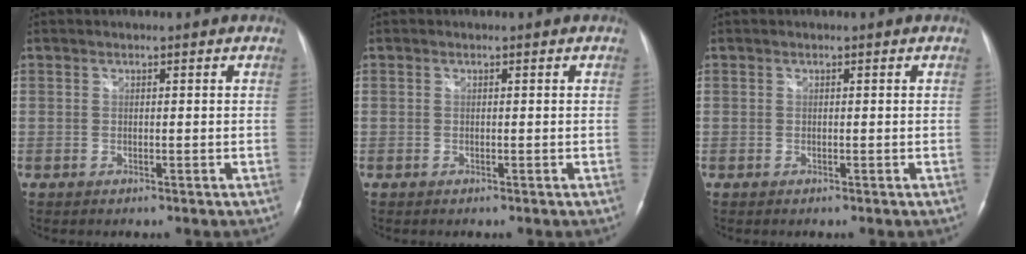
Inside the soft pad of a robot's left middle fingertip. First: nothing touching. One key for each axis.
{"total": 0.0}
{"total": 0.0}